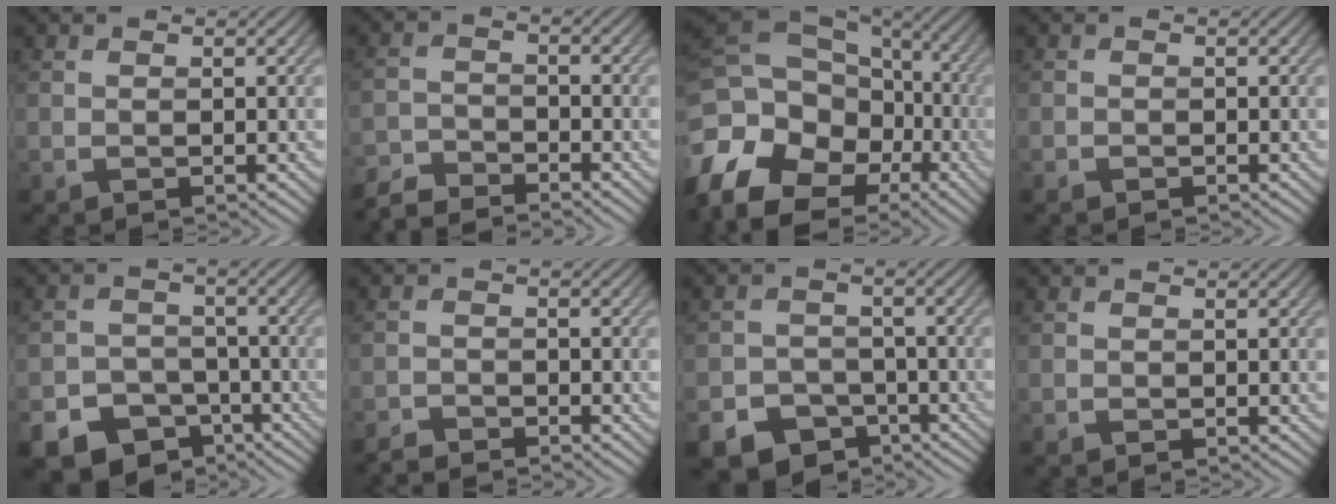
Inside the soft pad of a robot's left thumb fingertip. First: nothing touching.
{"total": 4.8, "force": [-4.6, 0.8, 0.8], "torque": [-0.025, -0.006, -0.097]}
{"total": 19.3, "force": [-8.9, 14.0, 10.0], "torque": [-0.259, -0.036, -0.119]}
{"total": 0.6, "force": [-0.4, 0.3, 0.0], "torque": [0.000, -0.002, -0.008]}
{"total": 14.6, "force": [-9.4, 10.8, 3.1], "torque": [-0.073, -0.060, -0.135]}
{"total": 2.9, "force": [-2.8, 0.5, 0.5], "torque": [-0.013, -0.003, -0.060]}
{"total": 12.3, "force": [-8.1, 9.0, 2.4], "torque": [-0.061, -0.045, -0.121]}
{"total": 0.0}